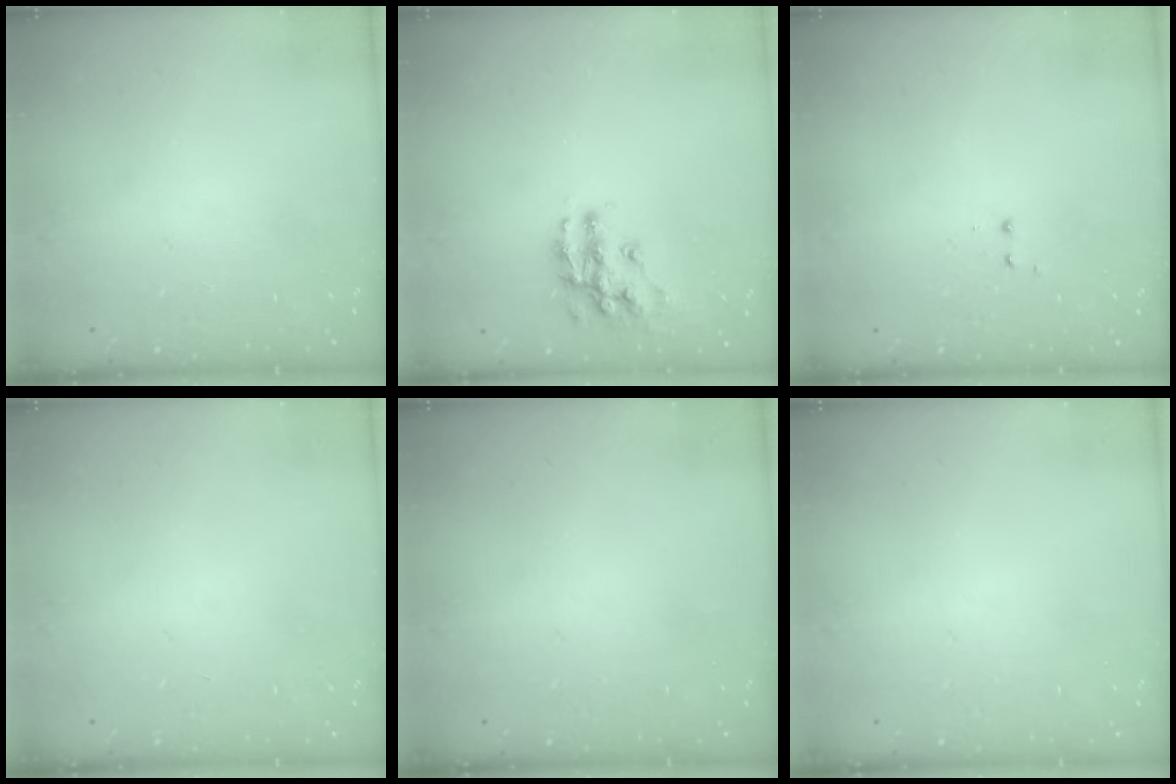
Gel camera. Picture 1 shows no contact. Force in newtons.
{"total": 12.2, "press": 12.1, "slide": 0.6}
{"total": 1.2, "press": 1.1, "slide": 0.5}
{"total": 0.0}
{"total": 0.0}
{"total": 0.0}